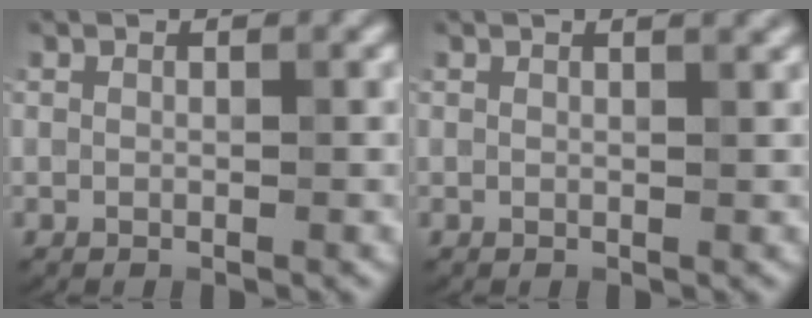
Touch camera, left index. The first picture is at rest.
{"total": 1.4, "force": [1.0, 0.4, 0.8], "torque": [-0.005, 0.002, 0.008]}